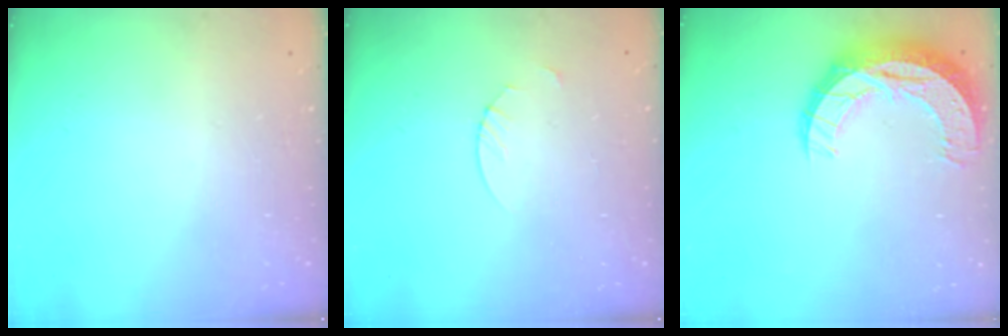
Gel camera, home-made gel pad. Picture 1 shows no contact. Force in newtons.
{"total": 1.9, "press": 1.9, "slide": 0.2}
{"total": 13.7, "press": 13.7, "slide": 0.9}